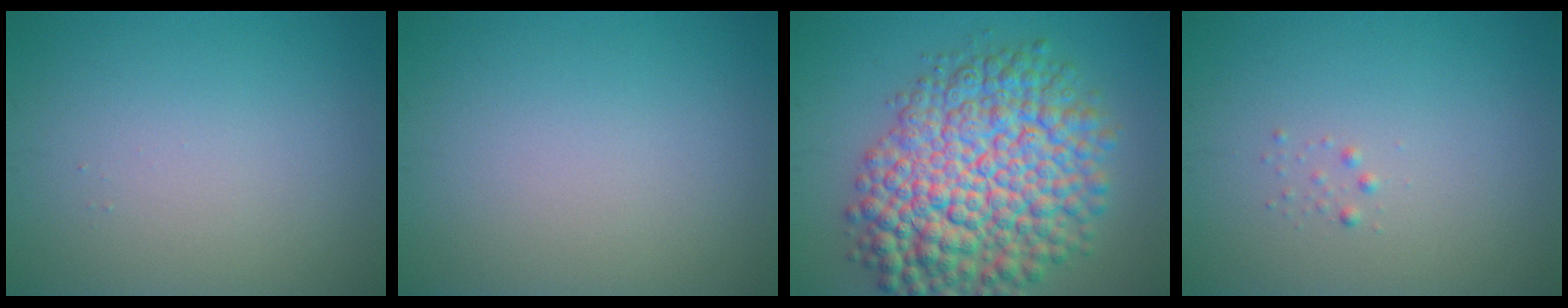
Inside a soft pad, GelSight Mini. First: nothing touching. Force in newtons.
{"total": 0.0}
{"total": 12.7, "press": 12.7, "slide": 0.3}
{"total": 0.6, "press": 0.6, "slide": 0.0}